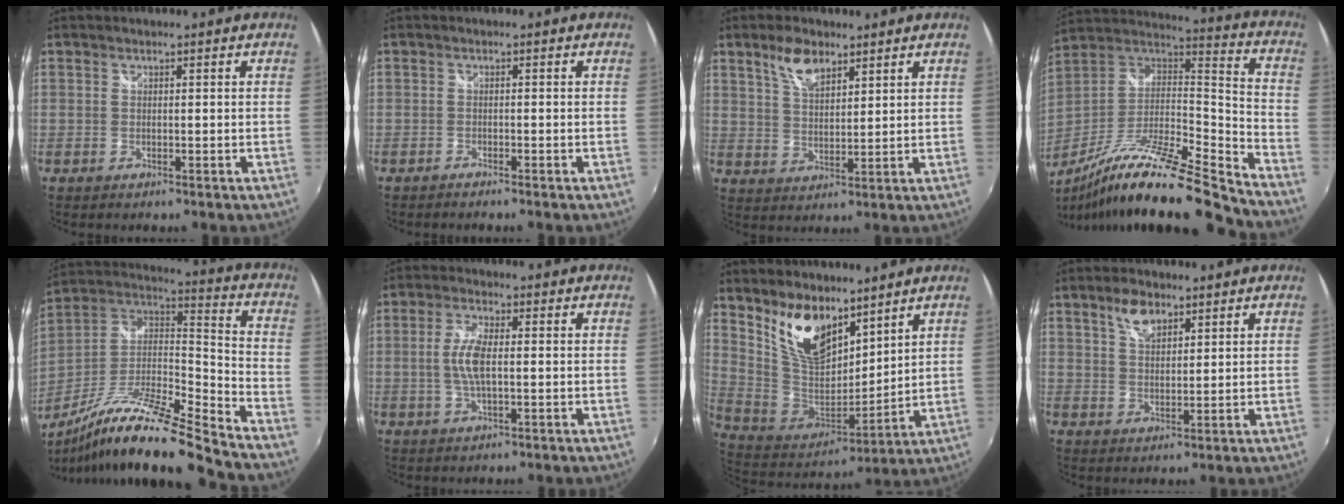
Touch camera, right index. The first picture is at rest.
{"total": 1.2, "force": [-1.1, 0.2, 0.4], "torque": [-0.016, -0.005, -0.023]}
{"total": 6.5, "force": [4.3, 2.9, 4.0], "torque": [-0.071, 0.007, 0.081]}
{"total": 23.7, "force": [-17.6, 2.0, 15.7], "torque": [-0.260, -0.033, -0.307]}
{"total": 21.2, "force": [-15.1, 2.1, 14.8], "torque": [-0.264, -0.027, -0.275]}
{"total": 5.9, "force": [-0.2, 2.1, 5.5], "torque": [-0.113, 0.002, -0.002]}
{"total": 15.6, "force": [9.8, 7.7, 9.3], "torque": [-0.183, 0.000, 0.201]}
{"total": 5.3, "force": [3.3, 2.6, 3.2], "torque": [-0.052, 0.008, 0.061]}